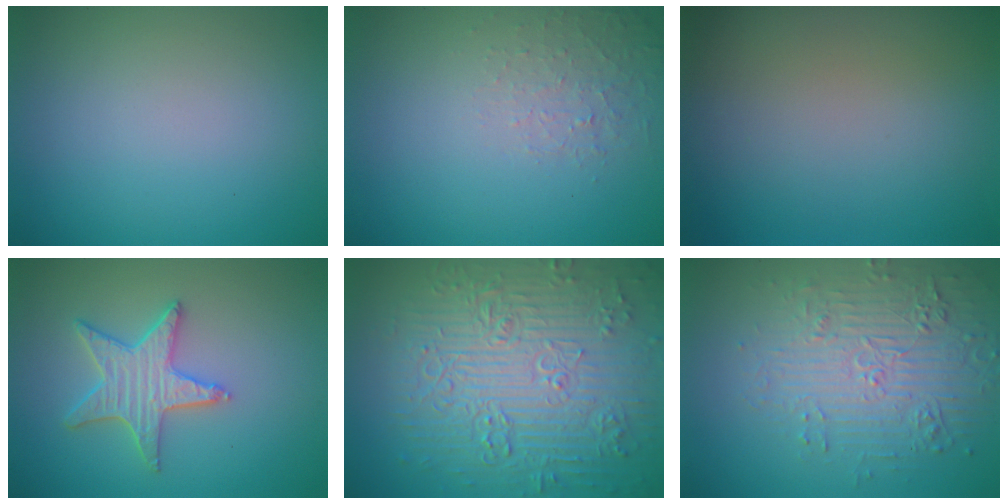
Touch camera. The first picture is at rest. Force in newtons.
{"total": 1.3, "press": 0.4, "slide": 1.2}
{"total": 0.0}
{"total": 3.9, "press": 3.5, "slide": 1.6}
{"total": 11.0, "press": 7.5, "slide": 8.0}
{"total": 4.8, "press": 4.2, "slide": 2.2}